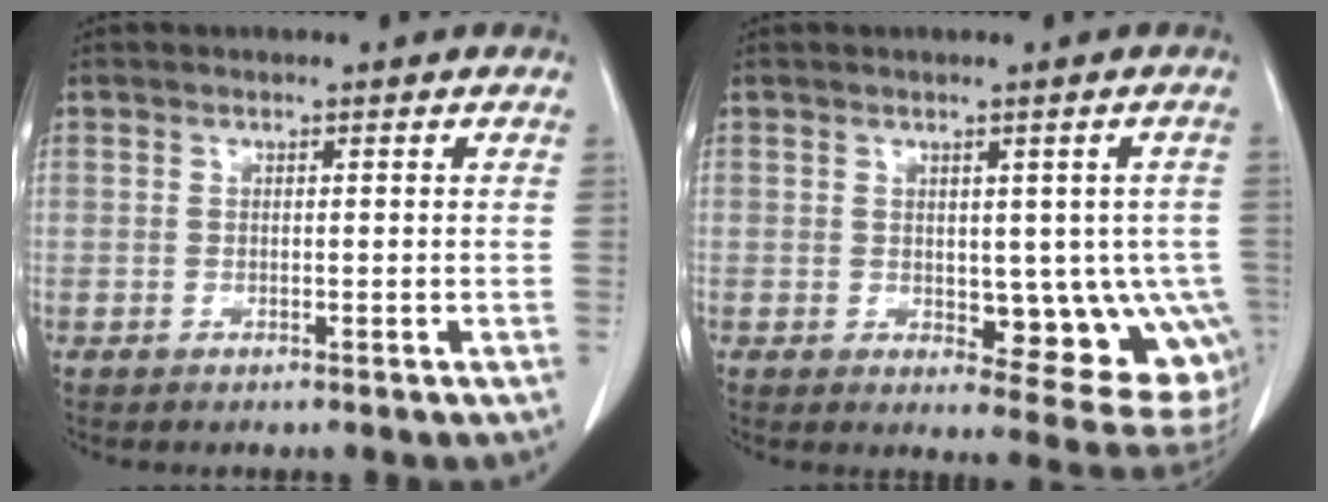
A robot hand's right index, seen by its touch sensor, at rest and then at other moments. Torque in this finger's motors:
{"motor_torque": [0.39, -0.18, 0.34, 0.03]}